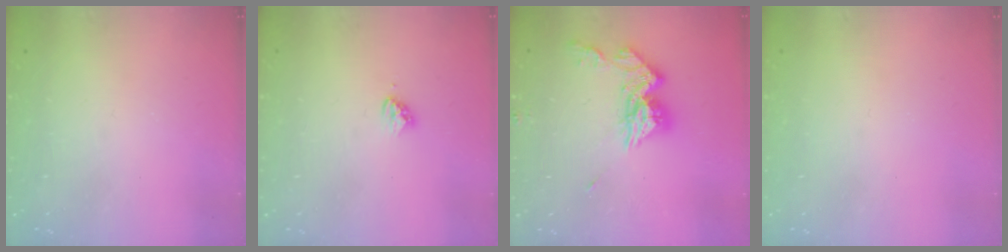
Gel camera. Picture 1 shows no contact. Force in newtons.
{"total": 3.3, "press": 3.3, "slide": 0.2}
{"total": 12.3, "press": 12.2, "slide": 1.0}
{"total": 0.5, "press": 0.5, "slide": 0.1}